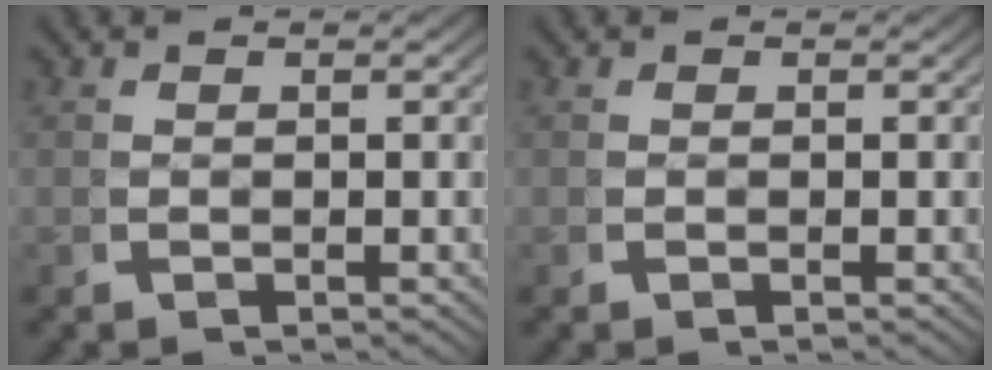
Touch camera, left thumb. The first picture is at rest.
{"total": 0.0}